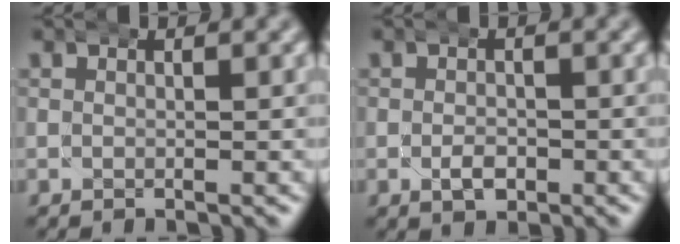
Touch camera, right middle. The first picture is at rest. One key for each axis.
{"total": 2.0, "fx": -0.9, "fy": 1.3, "fz": 1.2, "tx": -0.022, "ty": -0.009, "tz": -0.011}